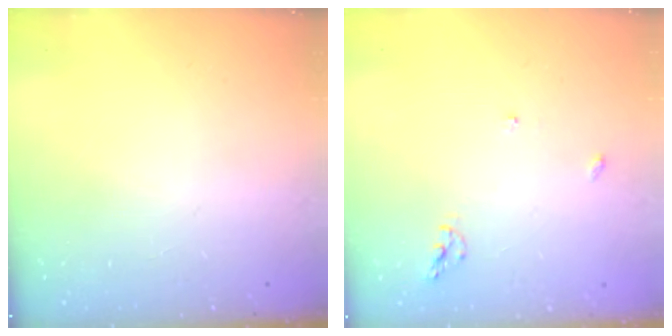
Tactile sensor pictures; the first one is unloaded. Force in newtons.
{"total": 5.6, "press": 5.6, "slide": 0.7}